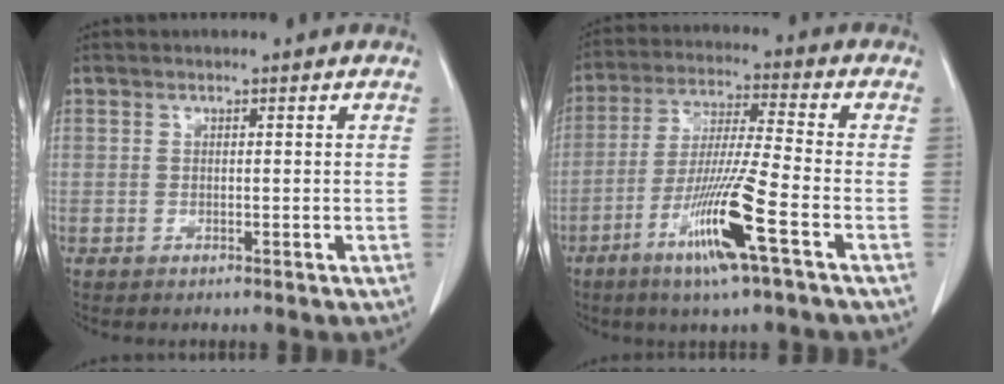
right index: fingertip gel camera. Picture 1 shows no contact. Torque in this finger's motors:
{"motor_torque": [1.52, -0.35, 0.33, 0.18]}